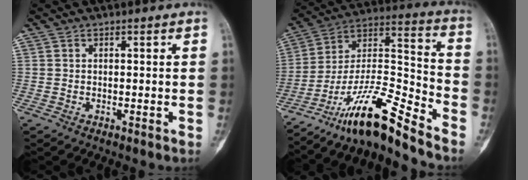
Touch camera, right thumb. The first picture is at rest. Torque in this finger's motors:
{"motor_torque": [0.25, -0.09, 1.31, -1.44, 0.30]}